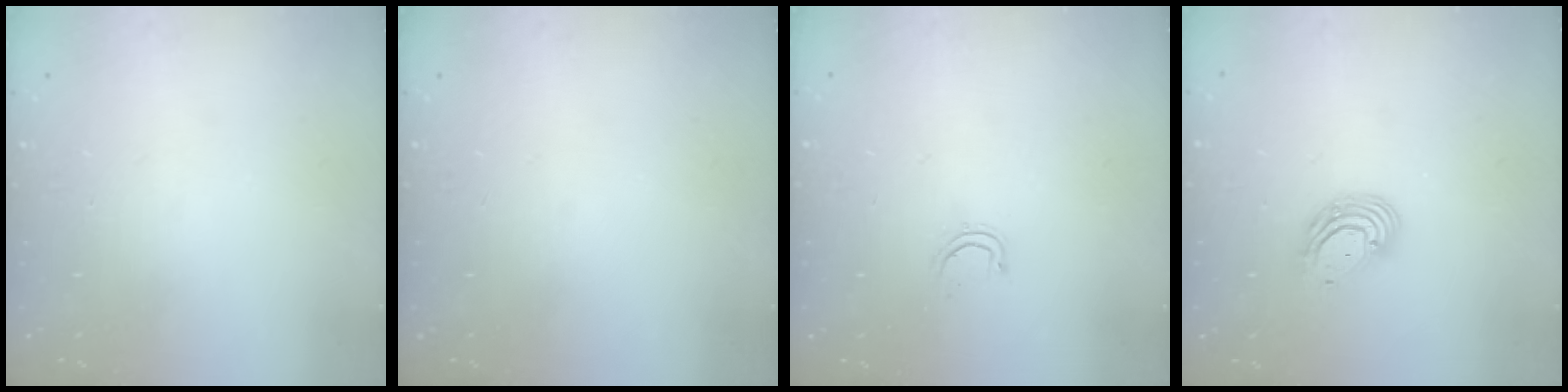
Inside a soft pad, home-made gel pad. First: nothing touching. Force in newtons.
{"total": 0.0}
{"total": 4.3, "press": 4.2, "slide": 1.0}
{"total": 8.8, "press": 8.6, "slide": 1.7}